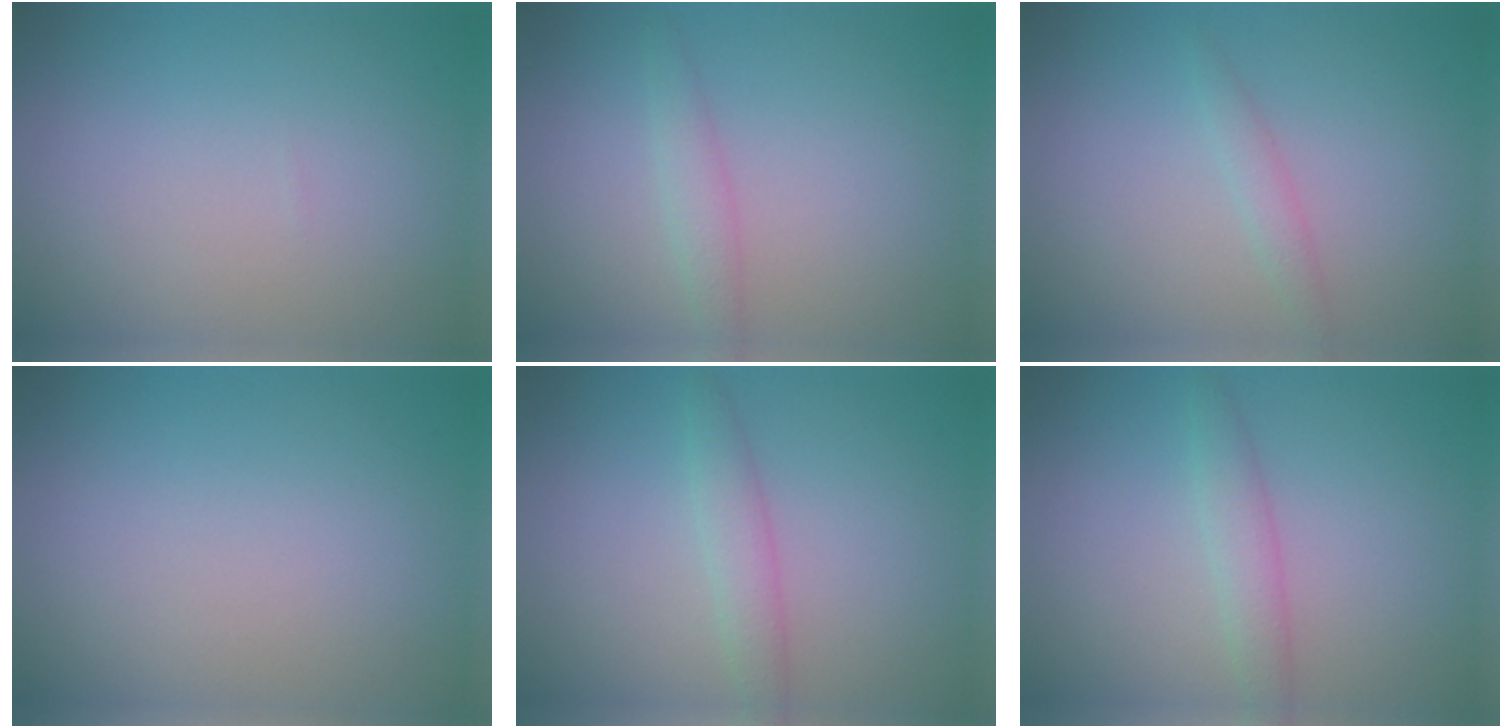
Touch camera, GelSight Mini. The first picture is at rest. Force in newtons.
{"total": 1.5, "press": 1.5, "slide": 0.1}
{"total": 1.2, "press": 1.2, "slide": 0.1}
{"total": 0.0}
{"total": 1.9, "press": 1.9, "slide": 0.1}
{"total": 1.9, "press": 1.9, "slide": 0.1}